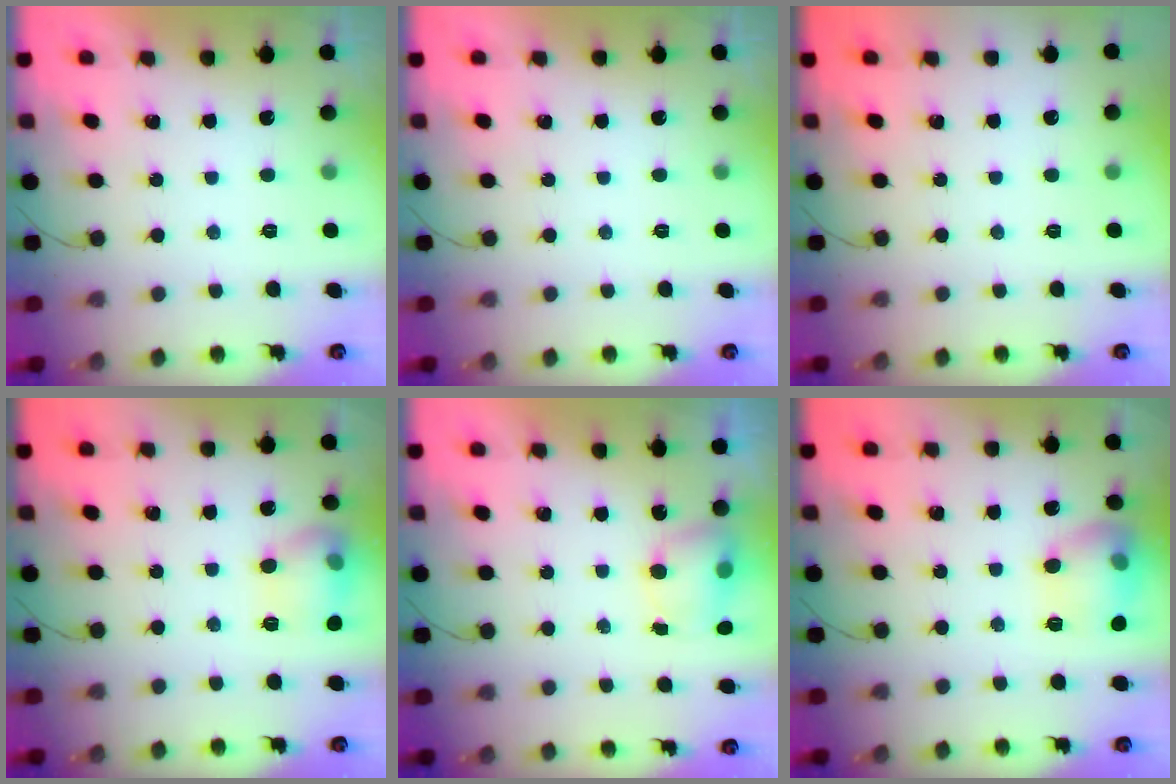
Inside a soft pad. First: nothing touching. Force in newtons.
{"total": 0.0}
{"total": 0.0}
{"total": 12.0, "press": 12.0, "slide": 1.0}
{"total": 5.7, "press": 5.7, "slide": 0.3}
{"total": 13.3, "press": 13.2, "slide": 1.2}